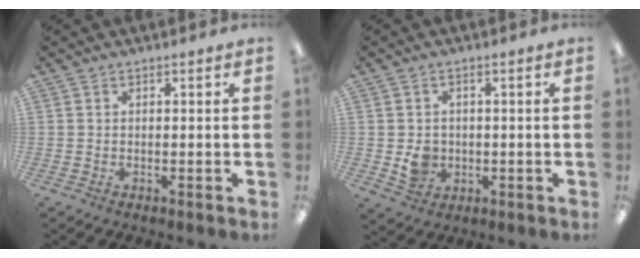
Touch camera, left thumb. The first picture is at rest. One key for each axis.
{"total": 4.9, "fx": -0.4, "fy": 4.5, "fz": 2.0, "tx": -0.007, "ty": -0.001, "tz": -0.007}